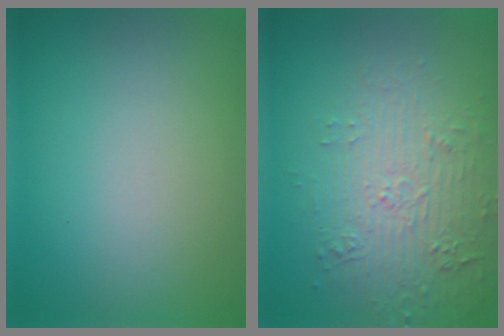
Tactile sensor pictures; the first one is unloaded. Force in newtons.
{"total": 4.3, "press": 3.9, "slide": 1.7}